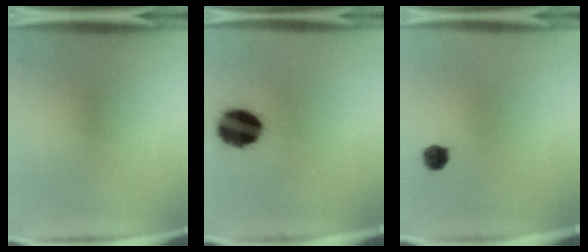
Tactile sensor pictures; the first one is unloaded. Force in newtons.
{"total": 14.7}
{"total": 3.0}